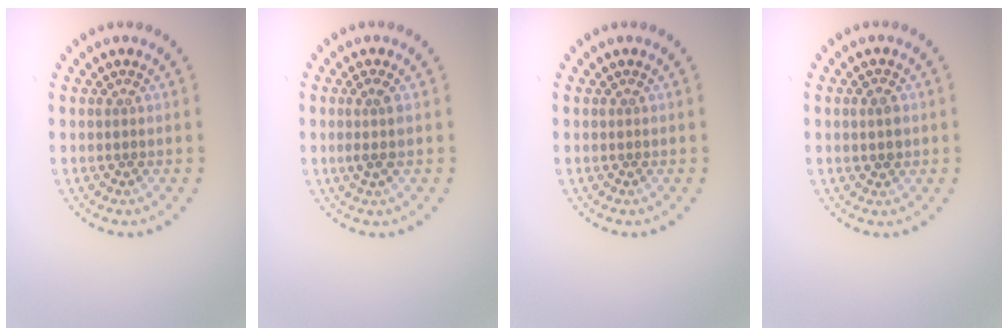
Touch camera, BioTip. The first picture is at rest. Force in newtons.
{"total": 1.6, "press": 1.2, "slide": 1.0}
{"total": 0.0}
{"total": 1.4, "press": 1.4, "slide": 0.3}